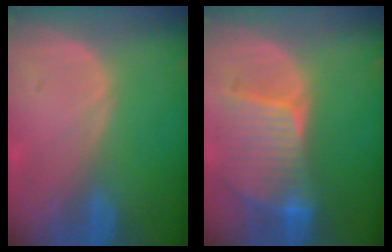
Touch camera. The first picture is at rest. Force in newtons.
{"total": 9.2, "press": 8.1, "slide": 4.3}